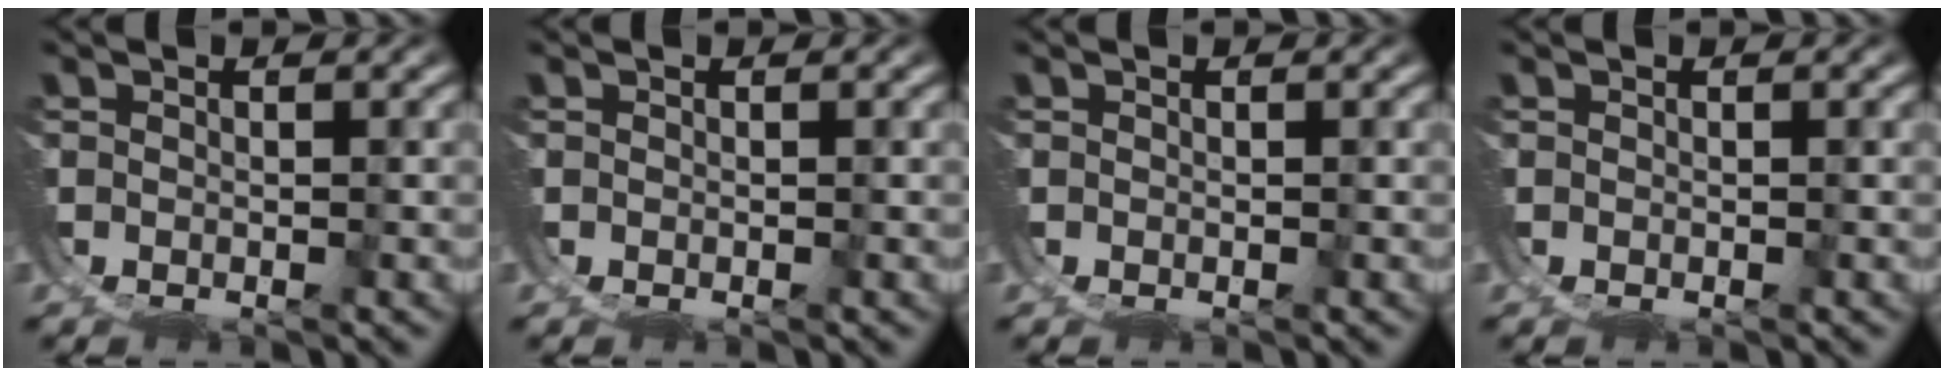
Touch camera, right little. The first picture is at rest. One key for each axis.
{"total": 0.0}
{"total": 0.0}
{"total": 0.0}